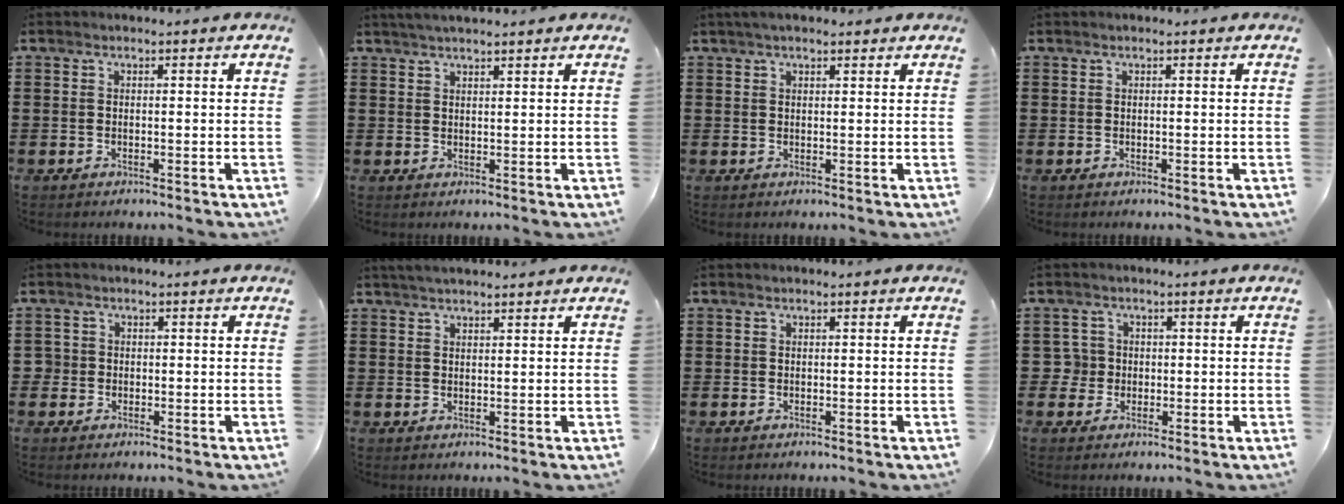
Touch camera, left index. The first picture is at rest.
{"total": 2.0, "force": [1.8, 0.1, 0.9], "torque": [-0.020, 0.004, 0.035]}
{"total": 2.0, "force": [1.7, 0.6, 1.0], "torque": [-0.022, 0.007, 0.031]}
{"total": 0.0}
{"total": 1.5, "force": [-0.1, 1.5, 0.2], "torque": [-0.011, 0.005, -0.006]}
{"total": 2.1, "force": [1.9, 0.2, 0.8], "torque": [-0.019, 0.005, 0.037]}
{"total": 0.0}
{"total": 3.1, "force": [-0.2, 3.1, 0.7], "torque": [-0.042, 0.002, -0.012]}